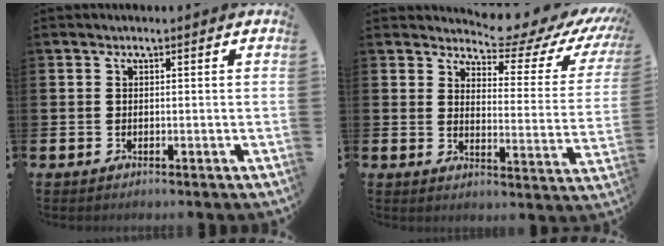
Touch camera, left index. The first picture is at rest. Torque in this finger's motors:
{"motor_torque": [1.16, -0.98, 0.21, 0.04]}